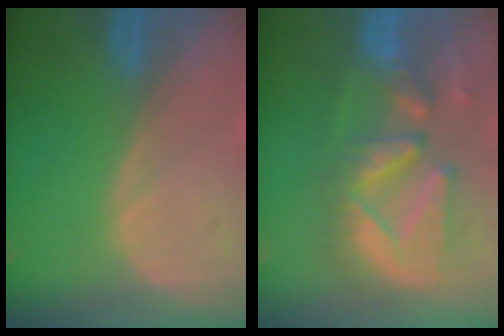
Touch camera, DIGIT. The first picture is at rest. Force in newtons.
{"total": 10.8, "press": 10.5, "slide": 2.7}